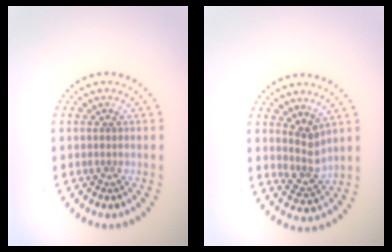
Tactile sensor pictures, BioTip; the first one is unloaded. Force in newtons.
{"total": 2.6, "press": 2.0, "slide": 1.7}